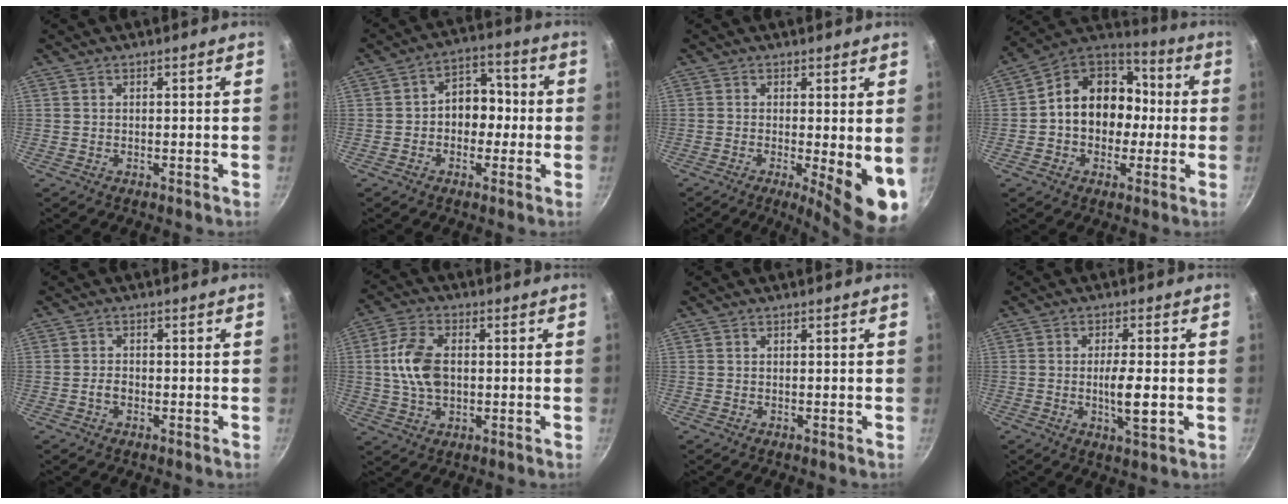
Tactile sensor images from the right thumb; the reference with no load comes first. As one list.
[{"total": 8.4, "force": [-0.7, 6.5, 5.3], "torque": [-0.020, 0.029, -0.025]}, {"total": 9.8, "force": [-1.5, 2.5, 9.3], "torque": [-0.109, -0.013, -0.014]}, {"total": 16.3, "force": [-0.4, 13.2, 9.5], "torque": [-0.110, 0.049, -0.022]}, {"total": 1.8, "force": [-0.7, 1.2, 1.1], "torque": [-0.018, 0.011, -0.013]}, {"total": 10.1, "force": [0.5, 6.3, 7.9], "torque": [-0.145, 0.015, 0.004]}, {"total": 0.0}, {"total": 6.4, "force": [-0.9, 1.5, 6.2], "torque": [-0.113, -0.002, -0.017]}]